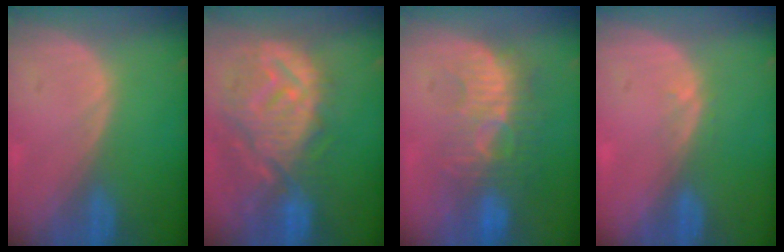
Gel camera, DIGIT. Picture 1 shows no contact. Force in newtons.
{"total": 12.5, "press": 11.1, "slide": 5.7}
{"total": 9.3, "press": 8.8, "slide": 3.1}
{"total": 1.0, "press": 0.7, "slide": 0.7}